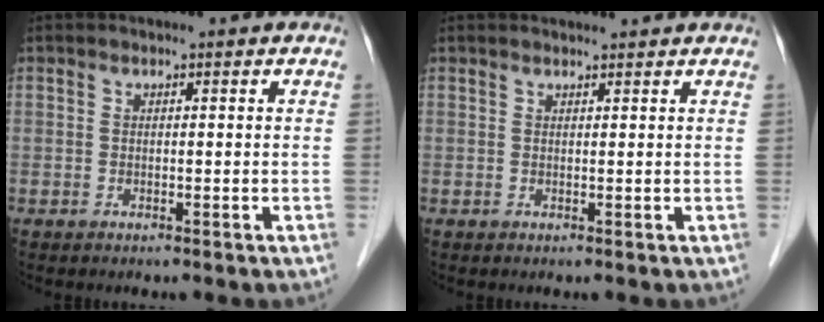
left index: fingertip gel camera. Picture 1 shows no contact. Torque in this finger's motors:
{"motor_torque": [-0.19, -0.26, 0.00, 0.00]}